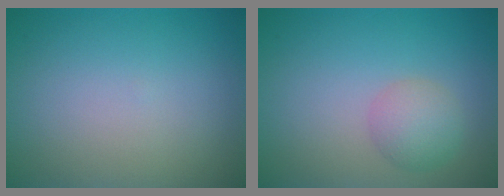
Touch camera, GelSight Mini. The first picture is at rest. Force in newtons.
{"total": 2.6, "press": 2.6, "slide": 0.1}